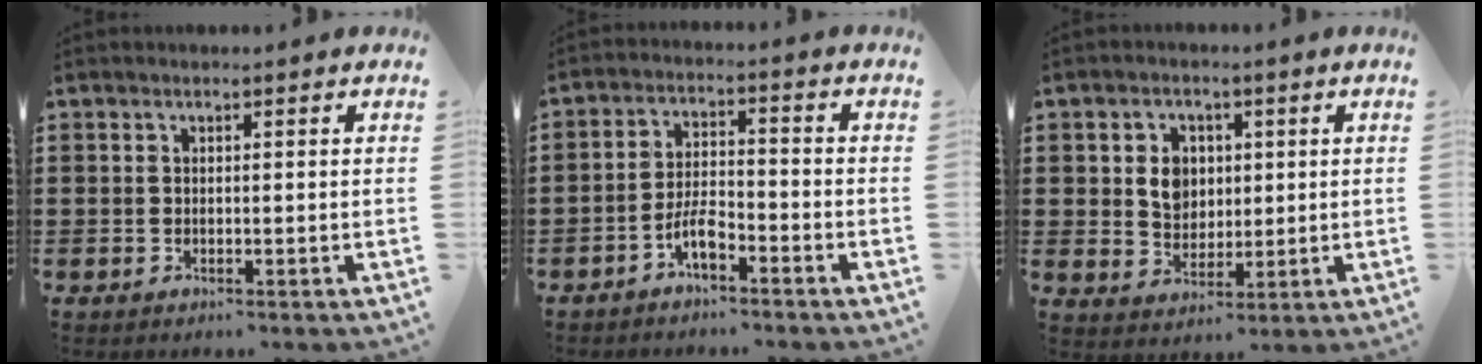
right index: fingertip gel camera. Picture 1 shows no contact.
{"total": 4.6, "force": [-3.0, 1.6, 3.1], "torque": [-0.083, 0.003, -0.065]}
{"total": 5.5, "force": [1.0, 4.6, 2.9], "torque": [-0.065, 0.013, 0.014]}